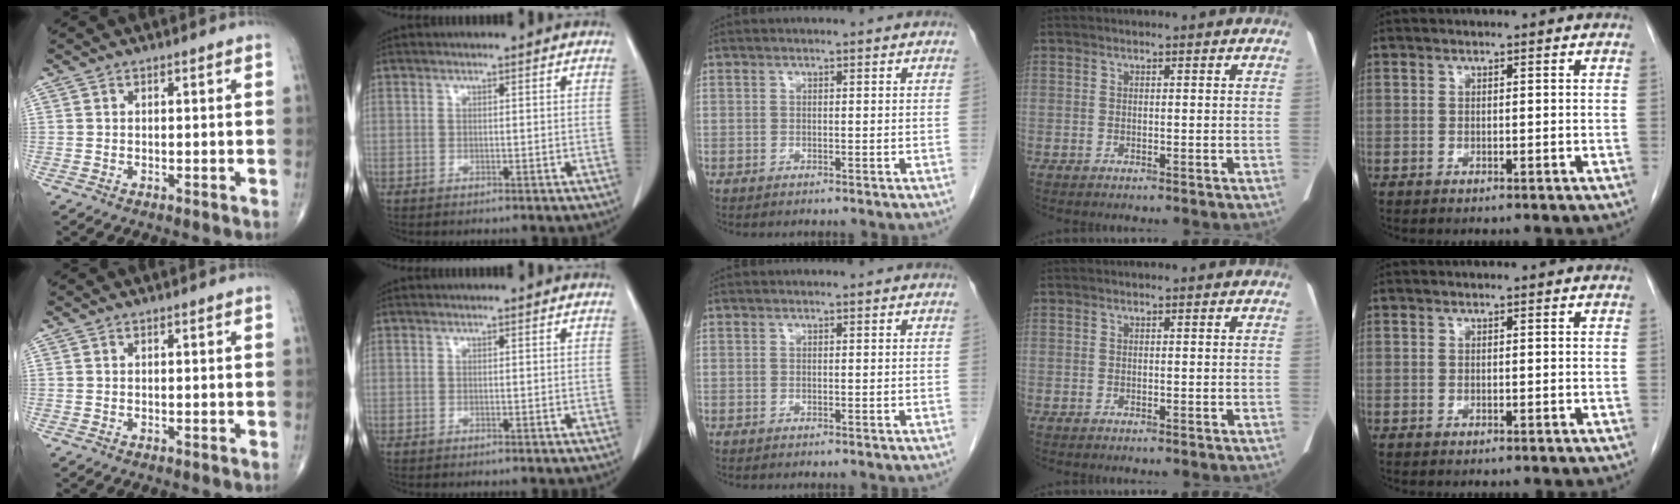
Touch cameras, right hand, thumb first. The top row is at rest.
{}